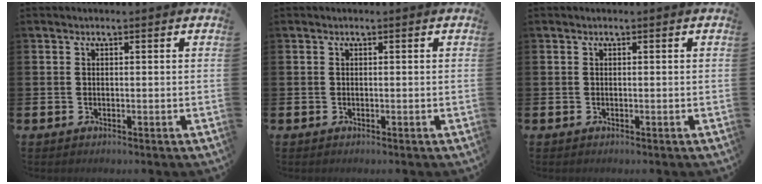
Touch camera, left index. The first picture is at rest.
{"total": 0.0}
{"total": 0.0}